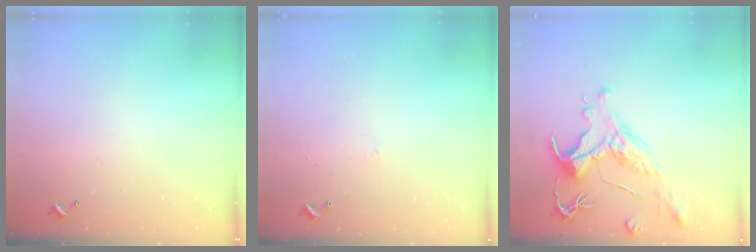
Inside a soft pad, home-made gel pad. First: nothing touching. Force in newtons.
{"total": 1.8, "press": 1.7, "slide": 0.4}
{"total": 1.3, "press": 0.1, "slide": 1.3}